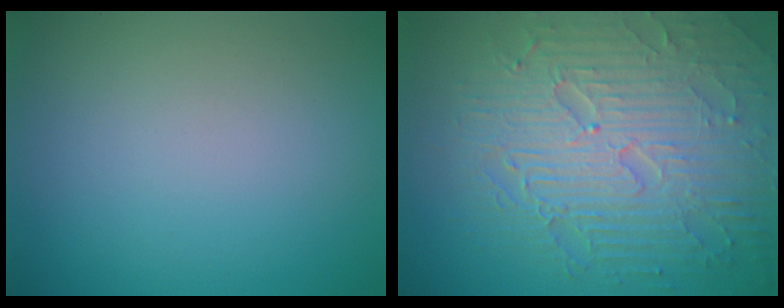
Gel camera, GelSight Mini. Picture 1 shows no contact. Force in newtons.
{"total": 9.0, "press": 6.4, "slide": 6.3}